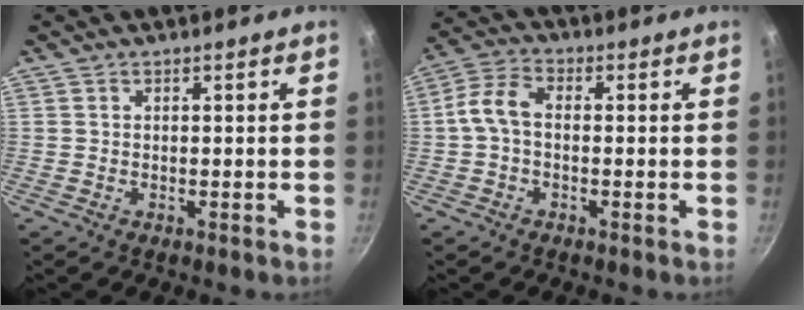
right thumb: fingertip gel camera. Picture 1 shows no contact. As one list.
[{"total": 6.3, "force": [-0.3, 4.0, 4.9], "torque": [-0.098, 0.022, -0.014]}]